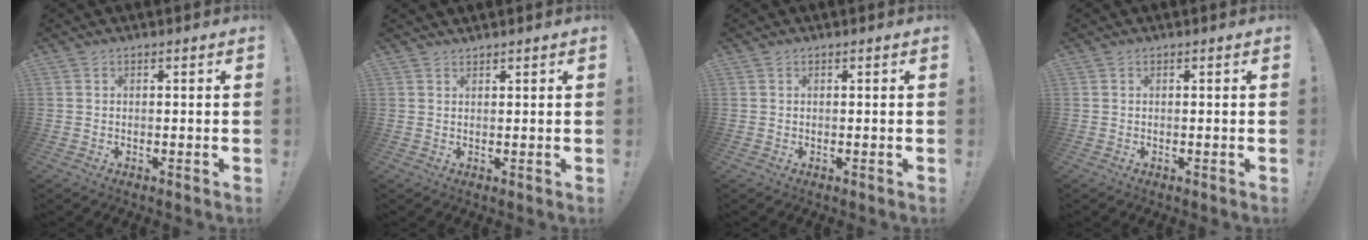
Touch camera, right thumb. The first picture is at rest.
{"total": 1.0, "force": [1.0, 0.1, -0.2], "torque": [0.005, -0.003, 0.019]}
{"total": 0.0}
{"total": 0.0}